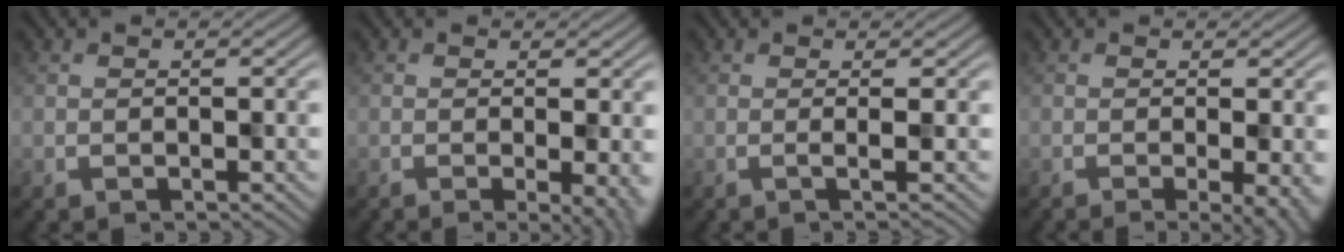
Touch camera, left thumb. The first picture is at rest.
{"total": 5.3, "force": [-1.8, 1.4, 4.8], "torque": [-0.063, -0.005, -0.011]}
{"total": 1.8, "force": [0.3, 0.2, 1.7], "torque": [-0.017, 0.004, -0.011]}
{"total": 5.3, "force": [-2.2, 1.3, 4.6], "torque": [-0.060, -0.002, -0.018]}